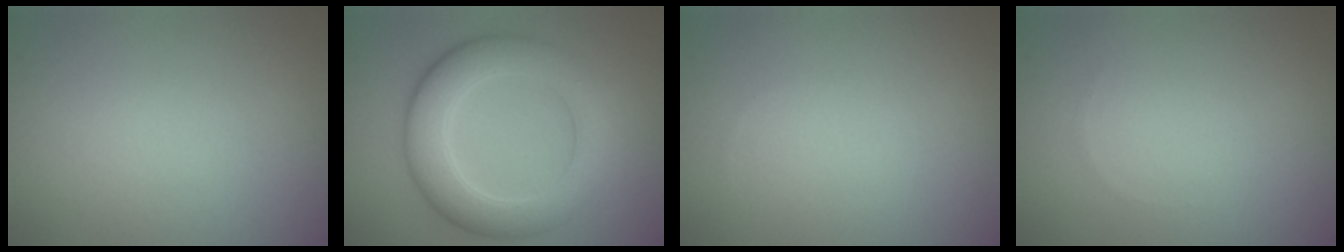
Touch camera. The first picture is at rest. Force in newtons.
{"total": 6.4, "press": 6.4, "slide": 0.2}
{"total": 0.0}
{"total": 0.0}